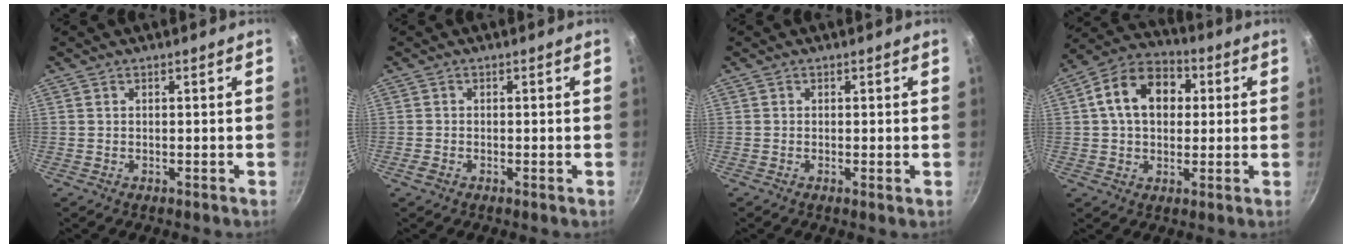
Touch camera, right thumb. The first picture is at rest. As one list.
[{"total": 1.1, "force": [-0.5, 0.5, 0.8], "torque": [-0.021, 0.002, -0.016]}, {"total": 0.6, "force": [0.0, 0.1, 0.6], "torque": [-0.009, -0.007, -0.004]}, {"total": 13.7, "force": [2.5, 9.8, 9.1], "torque": [-0.120, 0.022, 0.023]}]